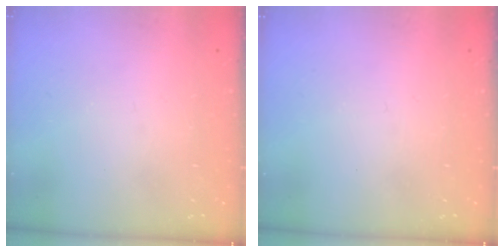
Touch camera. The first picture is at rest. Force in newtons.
{"total": 0.0}